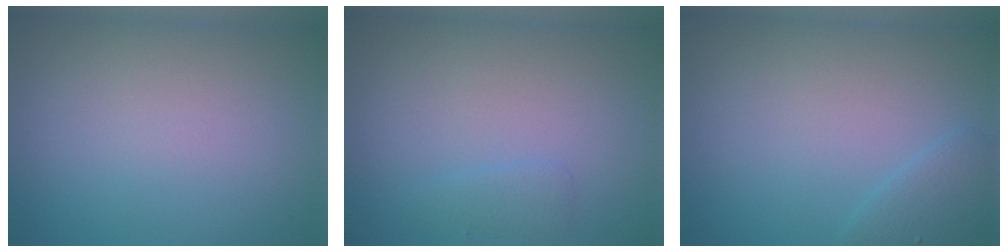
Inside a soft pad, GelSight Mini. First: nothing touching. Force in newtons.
{"total": 1.0, "press": 1.0, "slide": 0.1}
{"total": 1.6, "press": 1.6, "slide": 0.1}